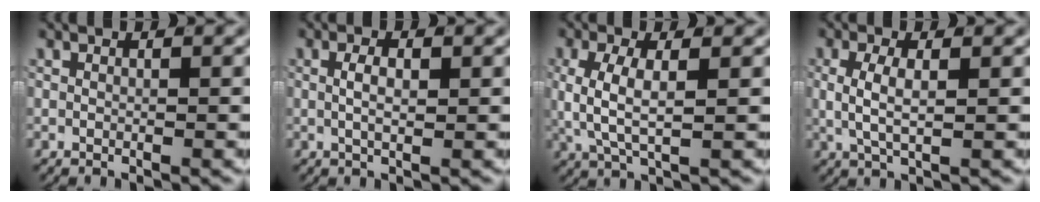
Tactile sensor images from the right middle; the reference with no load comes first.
{"total": 1.9, "force": [0.1, 0.5, 1.8], "torque": [-0.027, -0.003, 0.002]}
{"total": 4.1, "force": [0.4, 1.8, 3.7], "torque": [-0.080, -0.011, 0.017]}
{"total": 3.2, "force": [0.4, 1.3, 2.9], "torque": [-0.060, -0.008, 0.015]}